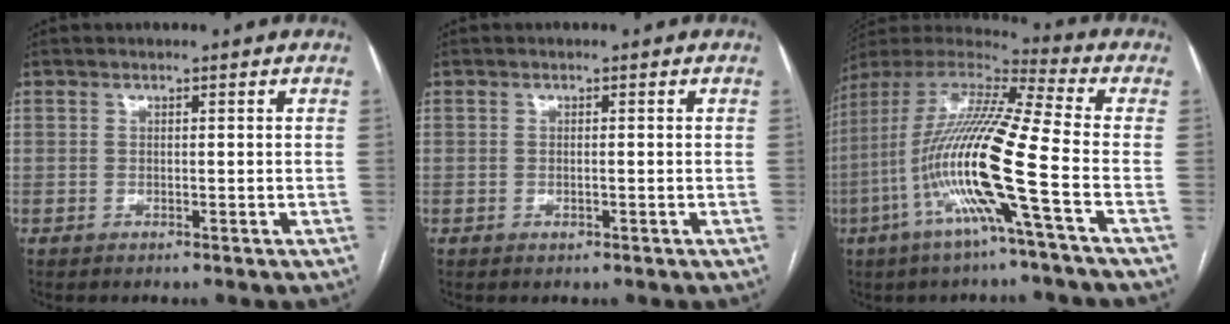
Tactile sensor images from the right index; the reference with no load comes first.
{"total": 0.8, "force": [-0.2, 0.3, 0.7], "torque": [-0.014, -0.002, -0.001]}
{"total": 18.3, "force": [-5.4, -0.7, 17.5], "torque": [-0.348, -0.008, -0.117]}